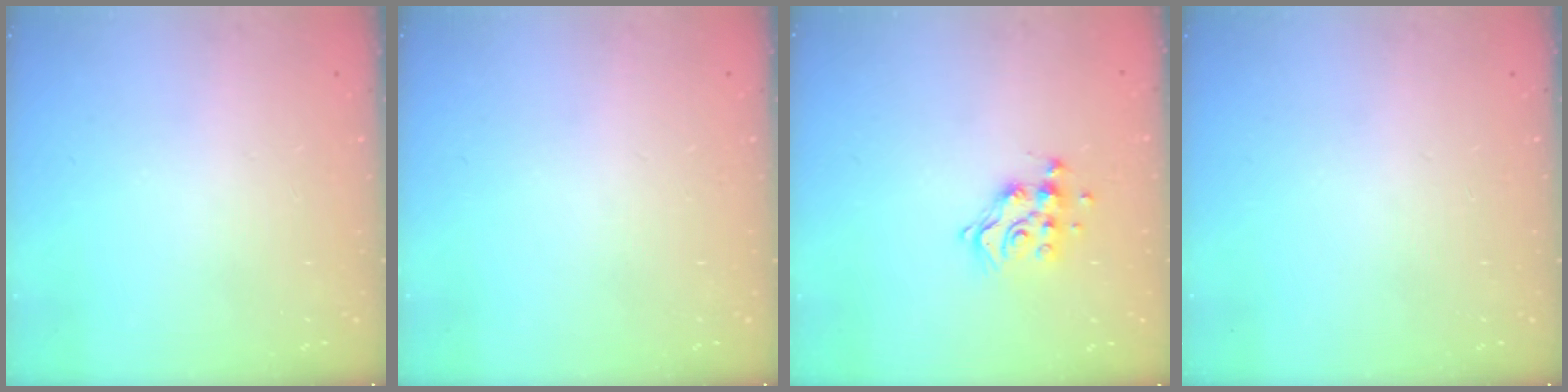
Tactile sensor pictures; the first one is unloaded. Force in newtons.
{"total": 0.0}
{"total": 11.2, "press": 11.1, "slide": 0.9}
{"total": 0.0}